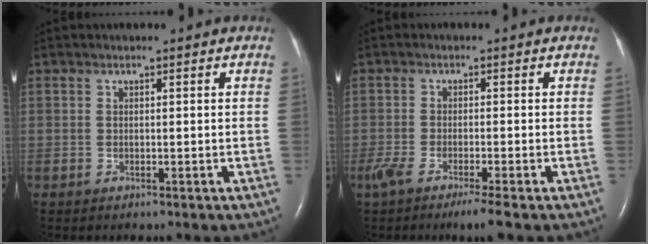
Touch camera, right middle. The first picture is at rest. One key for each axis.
{"total": 5.5, "fx": -3.7, "fy": 0.2, "fz": 4.0, "tx": -0.072, "ty": -0.016, "tz": -0.067}